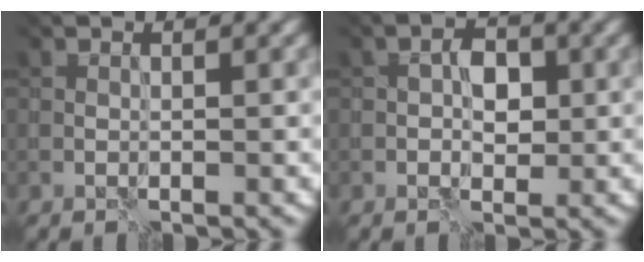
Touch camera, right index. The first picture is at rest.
{"total": 2.2, "force": [-0.1, 1.4, 1.7], "torque": [-0.024, 0.004, -0.005]}